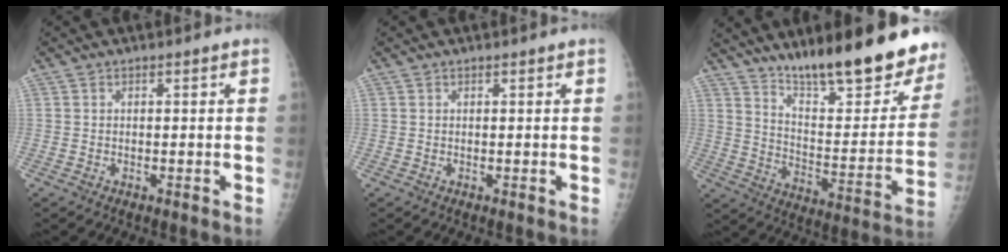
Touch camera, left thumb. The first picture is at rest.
{"total": 0.0}
{"total": 24.5, "force": [18.6, 5.6, 15.0], "torque": [-0.179, -0.106, 0.273]}